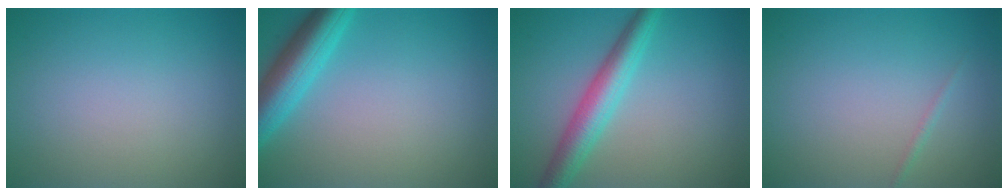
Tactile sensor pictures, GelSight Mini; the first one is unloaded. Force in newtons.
{"total": 5.5, "press": 5.5, "slide": 0.3}
{"total": 4.4, "press": 4.4, "slide": 0.1}
{"total": 0.6, "press": 0.5, "slide": 0.0}